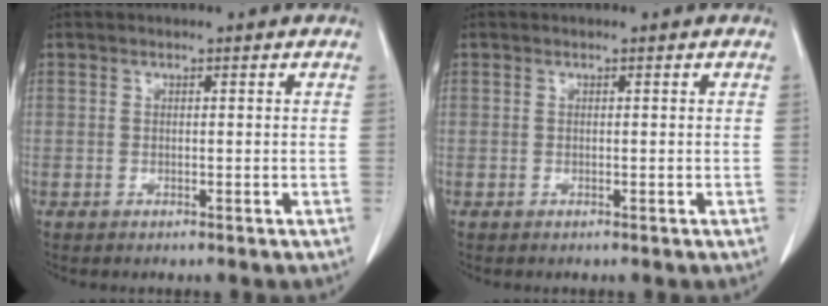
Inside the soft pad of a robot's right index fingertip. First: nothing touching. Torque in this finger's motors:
{"motor_torque": [0.00, 0.00, 0.00, 0.00]}